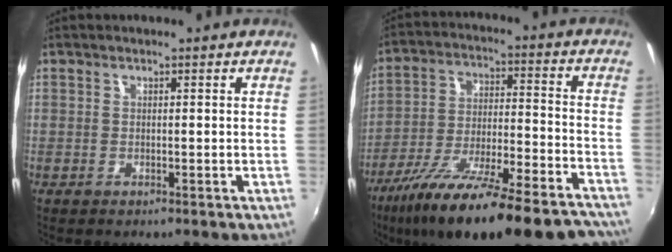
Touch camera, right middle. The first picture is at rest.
{"total": 29.1, "force": [-23.0, 6.3, 16.7], "torque": [-0.280, -0.059, -0.335]}